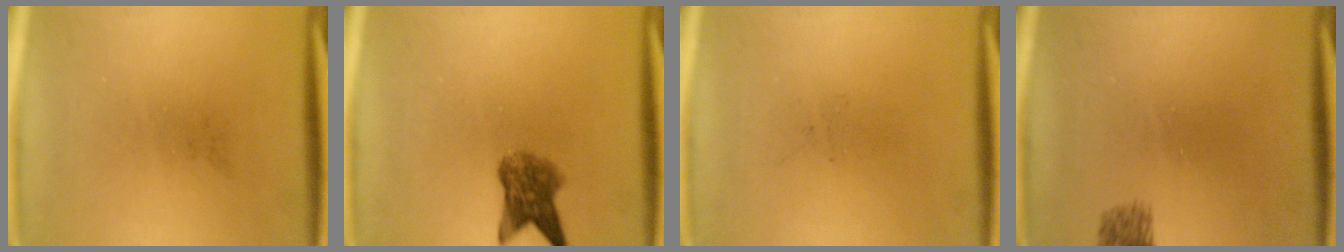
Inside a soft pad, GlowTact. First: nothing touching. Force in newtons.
{"total": 5.1}
{"total": 0.0}
{"total": 1.9}